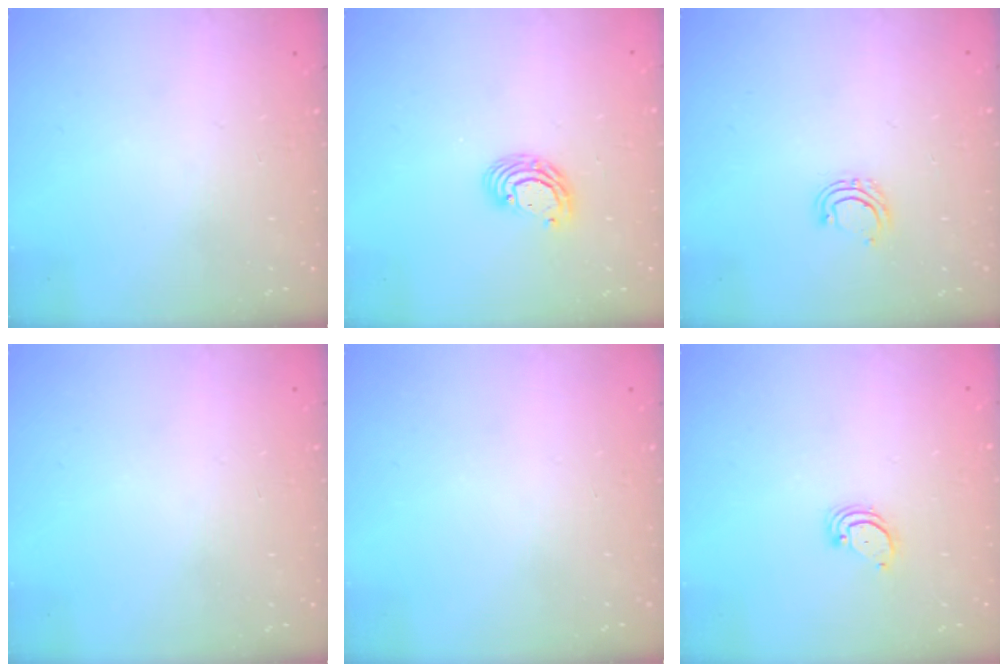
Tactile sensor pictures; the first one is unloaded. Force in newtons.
{"total": 6.7, "press": 6.7, "slide": 0.6}
{"total": 4.7, "press": 4.7, "slide": 0.8}
{"total": 0.0}
{"total": 0.0}
{"total": 2.2, "press": 2.2, "slide": 0.3}